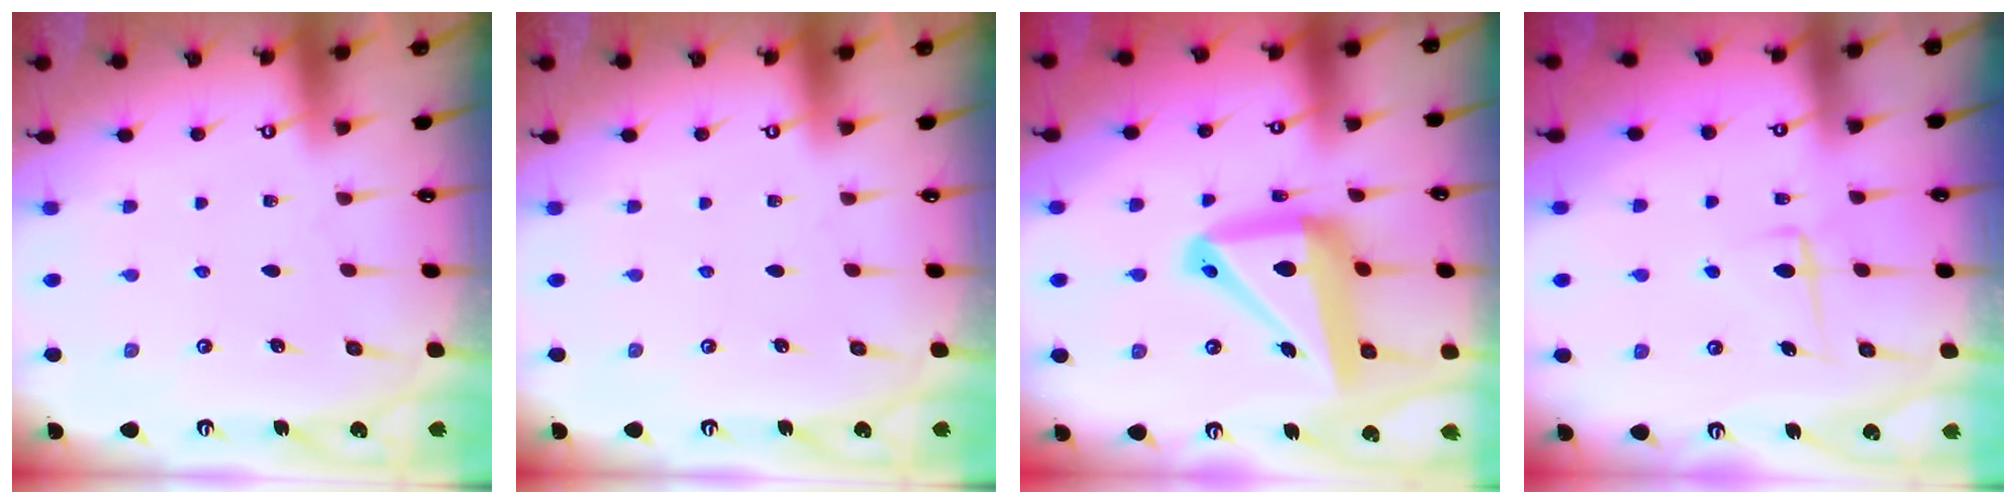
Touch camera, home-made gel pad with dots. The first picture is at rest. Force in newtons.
{"total": 0.0}
{"total": 18.6, "press": 18.4, "slide": 2.5}
{"total": 5.7, "press": 5.5, "slide": 1.4}